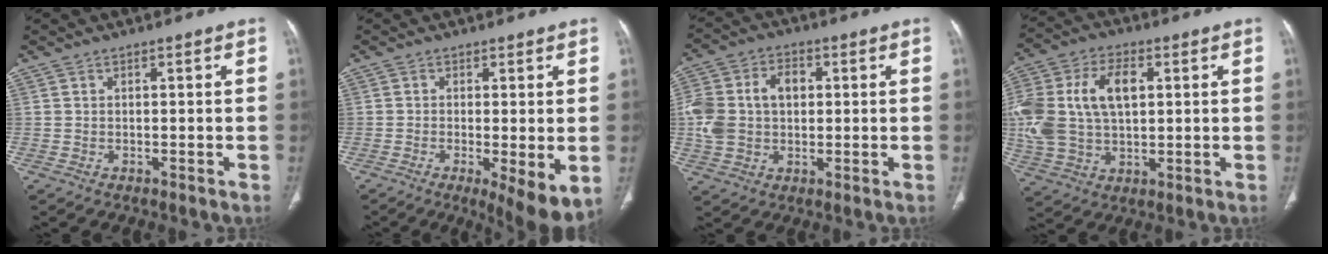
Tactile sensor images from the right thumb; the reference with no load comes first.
{"total": 8.4, "force": [-2.2, 2.0, 7.8], "torque": [-0.120, -0.024, -0.033]}
{"total": 12.9, "force": [1.1, 9.3, 8.9], "torque": [-0.178, 0.026, 0.021]}
{"total": 19.7, "force": [3.2, 12.4, 14.9], "torque": [-0.335, 0.012, 0.063]}